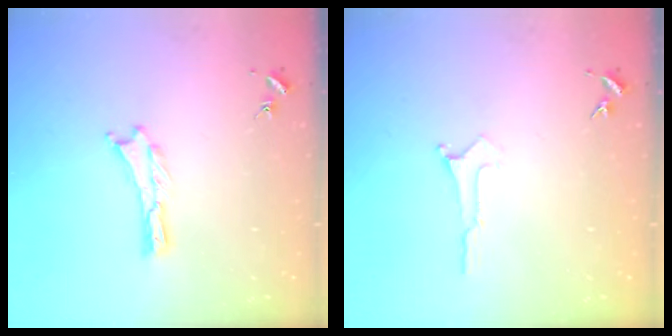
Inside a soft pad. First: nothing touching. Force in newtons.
{"total": 0.0}